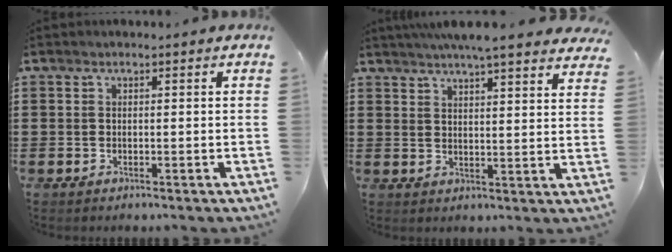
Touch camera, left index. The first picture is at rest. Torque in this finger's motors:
{"motor_torque": [2.14, 0.00, 0.35, 0.10]}